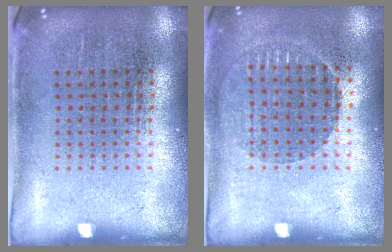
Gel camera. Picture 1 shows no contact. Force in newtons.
{"total": 0.9, "press": 0.9, "slide": 0.2}